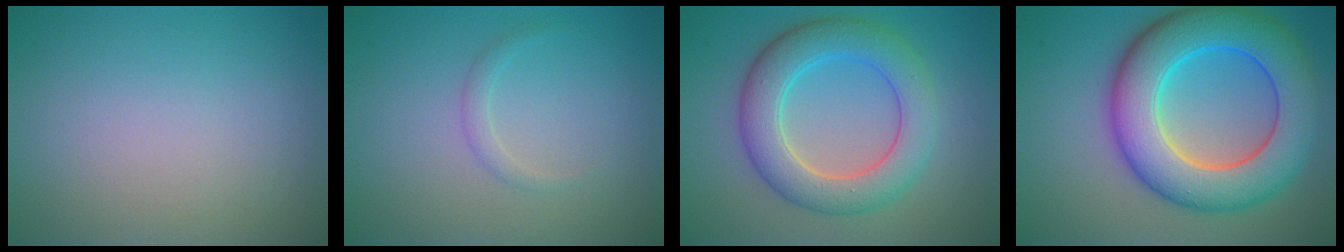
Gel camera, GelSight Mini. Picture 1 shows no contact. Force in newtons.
{"total": 1.0, "press": 1.0, "slide": 0.0}
{"total": 6.7, "press": 6.7, "slide": 0.4}
{"total": 11.2, "press": 11.2, "slide": 0.2}